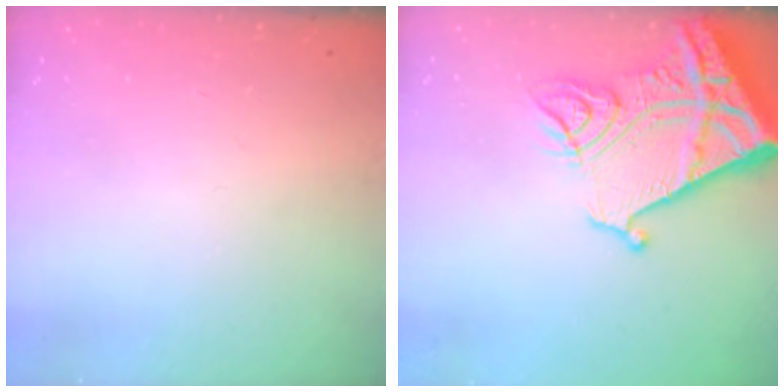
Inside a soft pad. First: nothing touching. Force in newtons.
{"total": 18.7, "press": 18.6, "slide": 2.1}